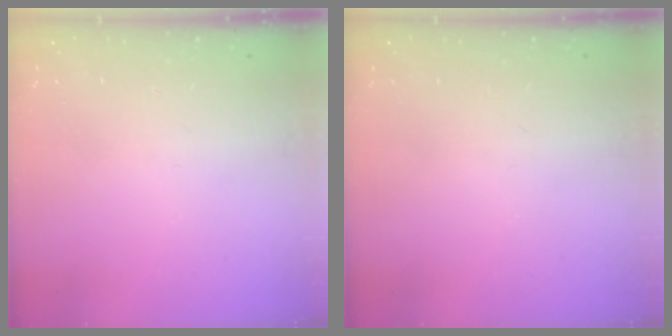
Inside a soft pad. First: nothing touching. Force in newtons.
{"total": 0.0}